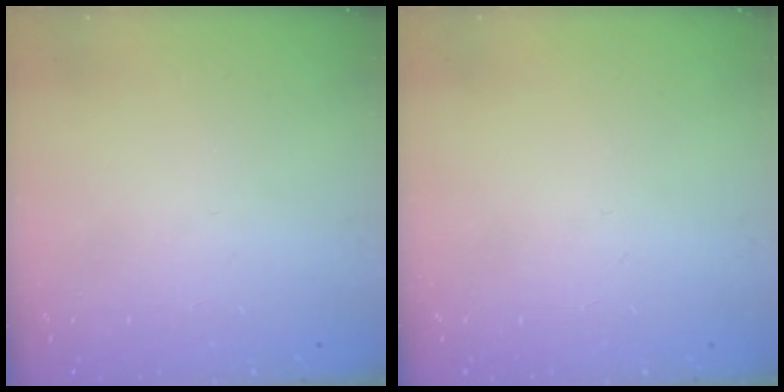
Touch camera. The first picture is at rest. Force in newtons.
{"total": 0.0}